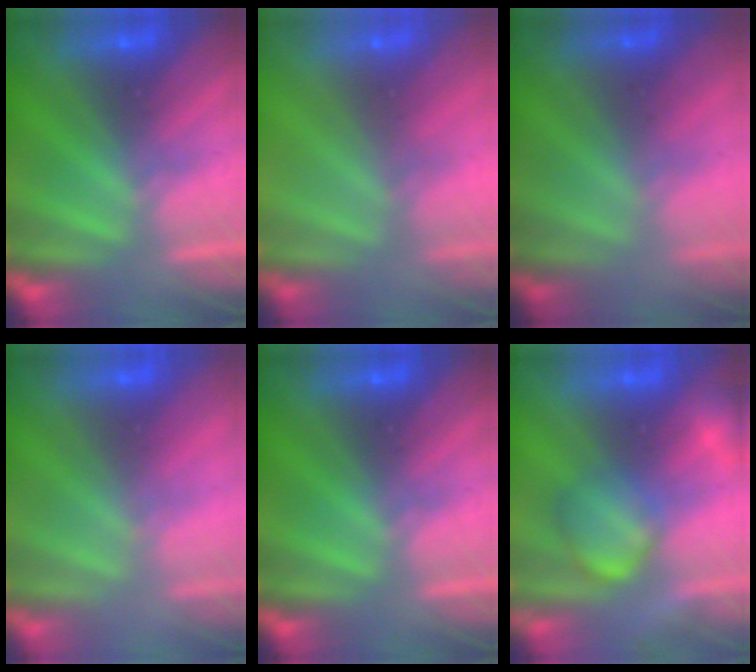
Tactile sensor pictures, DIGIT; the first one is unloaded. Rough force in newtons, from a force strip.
{"total": 8.3}
{"total": 1.7}
{"total": 2.6}
{"total": 0.0}
{"total": 2.4}